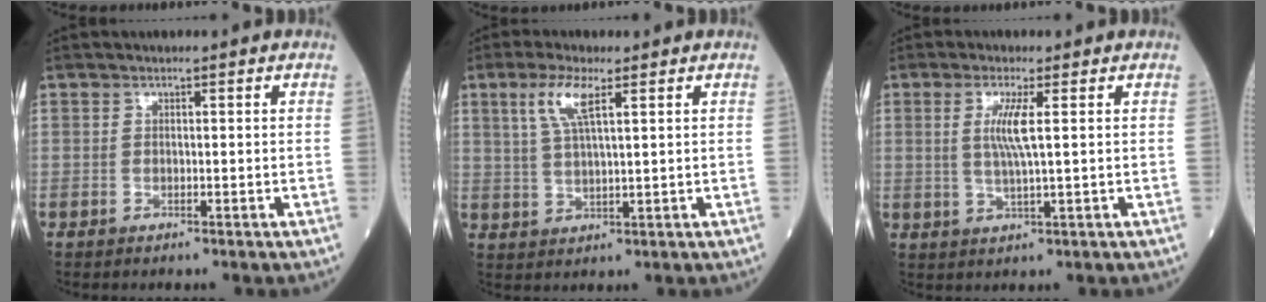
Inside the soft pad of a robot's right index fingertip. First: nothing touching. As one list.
[{"total": 5.8, "force": [2.8, 0.8, 5.0], "torque": [-0.109, 0.006, 0.058]}, {"total": 4.5, "force": [1.0, -0.3, 4.4], "torque": [-0.092, -0.005, 0.020]}]